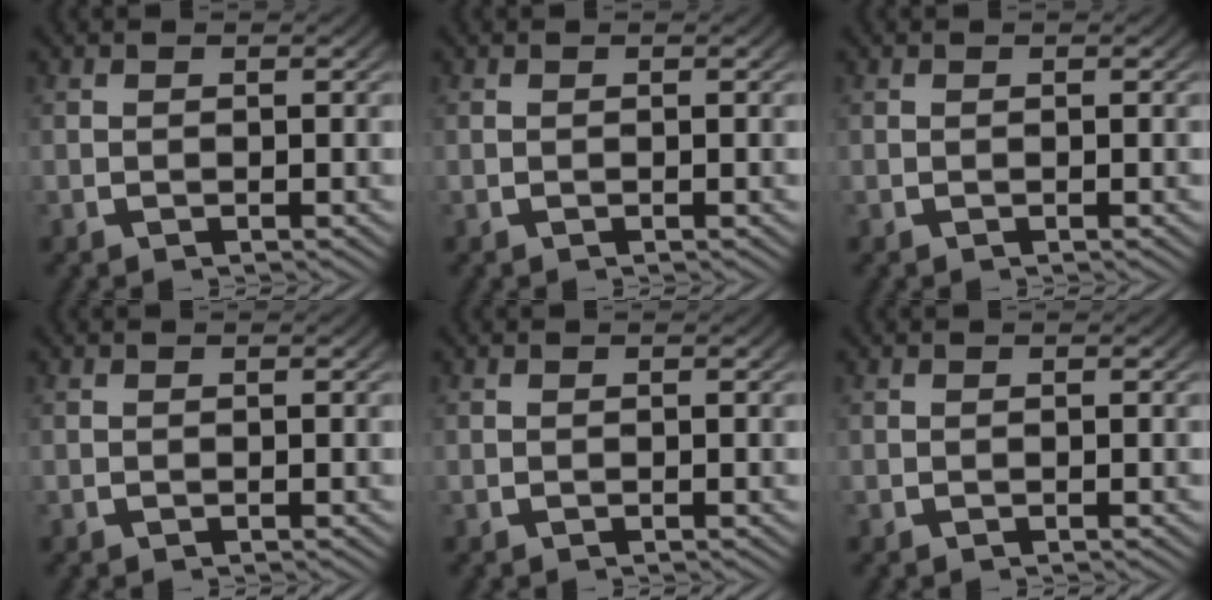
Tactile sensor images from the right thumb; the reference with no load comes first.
{"total": 0.0}
{"total": 0.0}
{"total": 0.0}
{"total": 0.0}
{"total": 0.0}